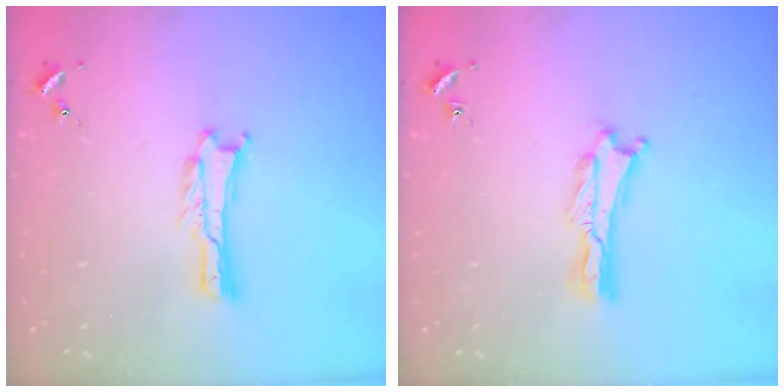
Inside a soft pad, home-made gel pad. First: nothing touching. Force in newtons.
{"total": 0.7, "press": 0.7, "slide": 0.2}